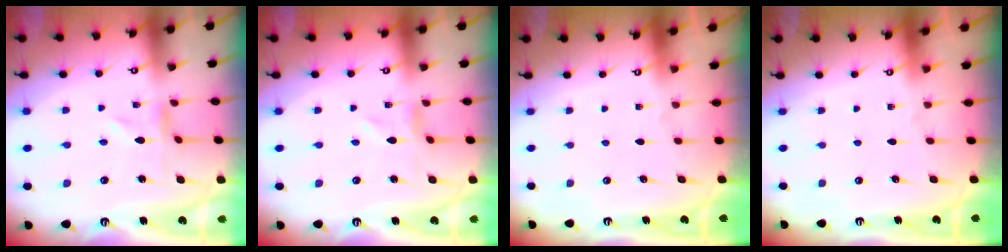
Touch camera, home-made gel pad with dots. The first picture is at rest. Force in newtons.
{"total": 1.2, "press": 1.2, "slide": 0.2}
{"total": 0.0}
{"total": 0.0}